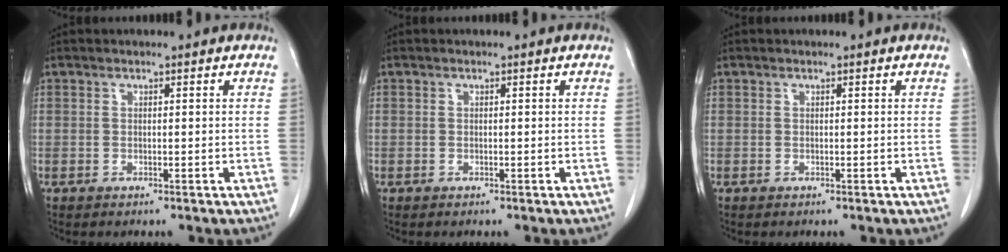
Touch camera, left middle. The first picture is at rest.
{"total": 0.0}
{"total": 0.0}